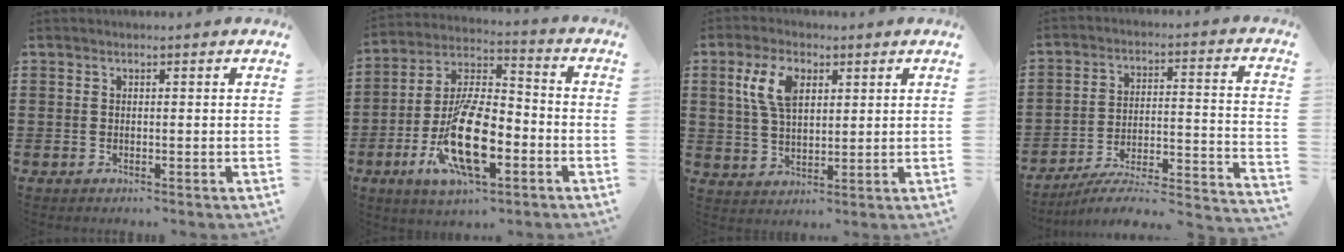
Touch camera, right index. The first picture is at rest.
{"total": 14.5, "force": [-5.6, 5.9, 11.9], "torque": [-0.256, 0.000, -0.106]}
{"total": 7.3, "force": [2.8, 3.9, 5.4], "torque": [-0.120, 0.014, 0.049]}
{"total": 4.6, "force": [-3.8, 0.7, 2.5], "torque": [-0.047, -0.018, -0.078]}